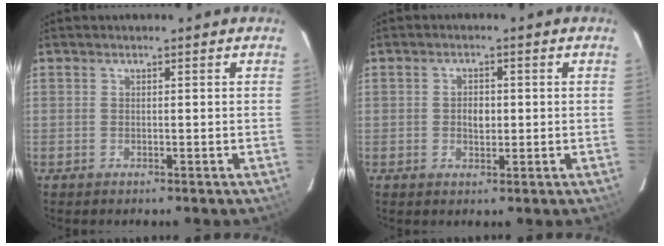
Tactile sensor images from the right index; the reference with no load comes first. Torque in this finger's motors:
{"motor_torque": [0.09, 0.15, 0.04, 0.01]}